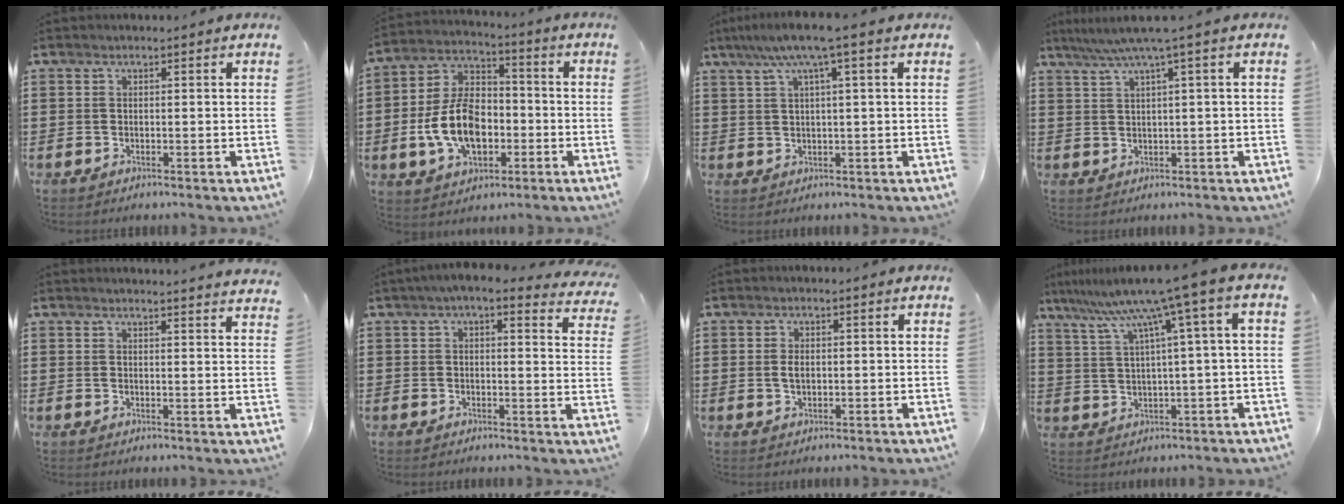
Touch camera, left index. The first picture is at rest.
{"total": 11.4, "force": [-2.6, 7.1, 8.6], "torque": [-0.196, 0.010, -0.050]}
{"total": 5.7, "force": [2.6, -0.2, 5.1], "torque": [-0.104, 0.004, 0.042]}
{"total": 3.8, "force": [1.5, -0.6, 3.5], "torque": [-0.068, -0.004, 0.022]}
{"total": 2.7, "force": [2.6, -0.7, 0.2], "torque": [-0.002, -0.017, 0.047]}
{"total": 4.0, "force": [3.2, 0.9, 2.3], "torque": [-0.056, -0.005, 0.057]}
{"total": 1.7, "force": [0.2, 0.8, 1.4], "torque": [-0.031, 0.004, 0.002]}
{"total": 8.4, "force": [4.7, -1.1, 6.9], "torque": [-0.149, -0.030, 0.070]}